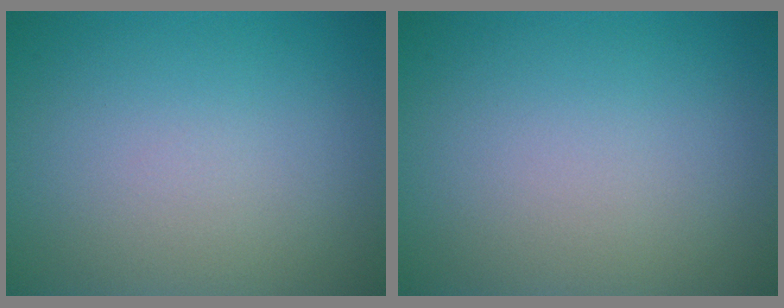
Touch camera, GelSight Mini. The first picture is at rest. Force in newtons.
{"total": 0.0}